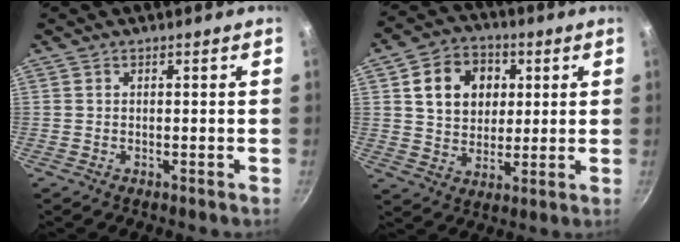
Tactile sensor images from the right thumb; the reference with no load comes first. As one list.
[{"total": 12.6, "force": [3.3, 10.1, 6.7], "torque": [-0.082, 0.003, 0.053]}]